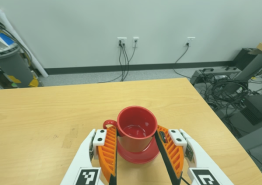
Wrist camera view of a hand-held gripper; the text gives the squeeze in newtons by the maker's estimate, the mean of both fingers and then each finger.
{"total": 2.9, "left": 2.5, "right": 3.3}